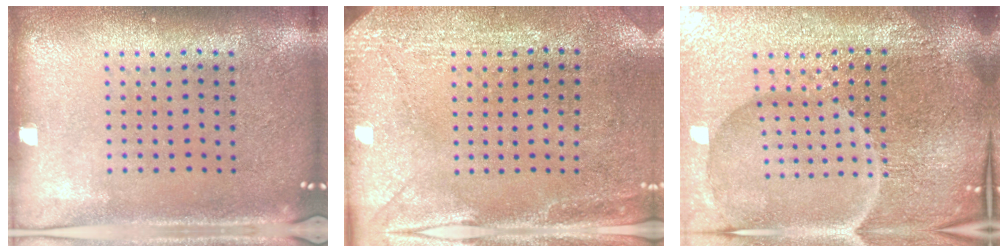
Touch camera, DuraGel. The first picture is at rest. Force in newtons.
{"total": 3.0, "press": 2.6, "slide": 1.4}
{"total": 7.2, "press": 6.4, "slide": 3.4}